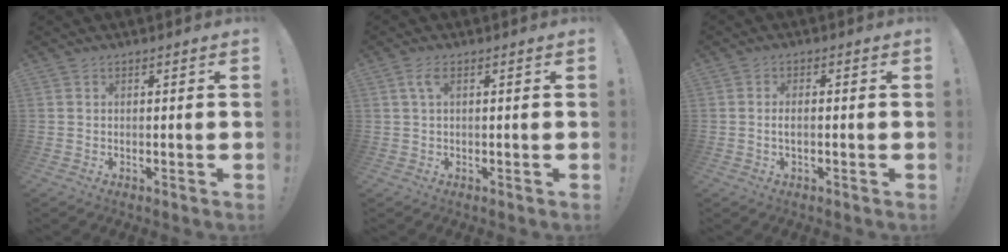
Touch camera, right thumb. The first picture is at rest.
{"total": 2.8, "force": [0.9, 0.8, 2.5], "torque": [-0.049, 0.002, 0.013]}
{"total": 2.4, "force": [-0.3, 0.8, 2.2], "torque": [-0.039, 0.004, -0.007]}